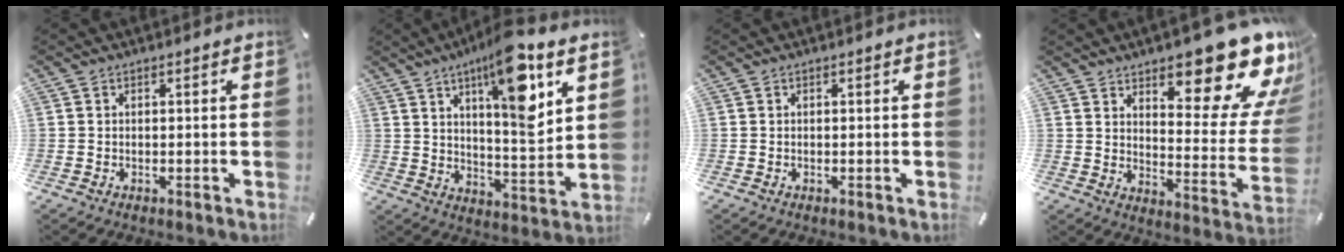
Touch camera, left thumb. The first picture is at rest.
{"total": 15.5, "force": [8.1, 4.3, 12.5], "torque": [-0.196, -0.040, 0.128]}
{"total": 0.0}
{"total": 19.1, "force": [12.9, 7.1, 12.2], "torque": [-0.134, -0.121, 0.210]}